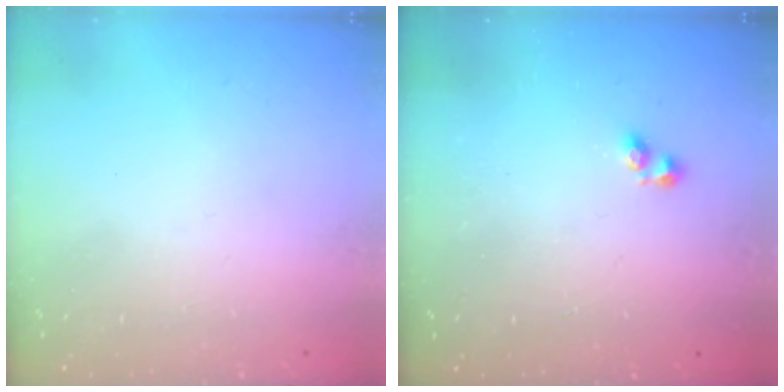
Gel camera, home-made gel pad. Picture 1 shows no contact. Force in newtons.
{"total": 0.9, "press": 0.4, "slide": 0.8}